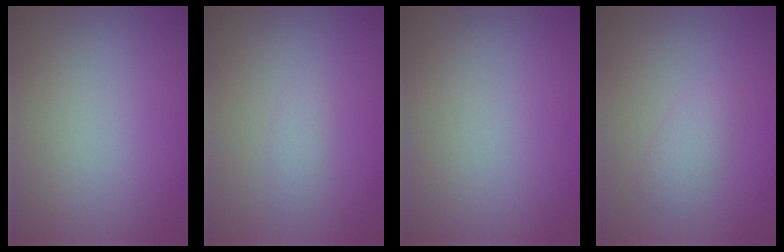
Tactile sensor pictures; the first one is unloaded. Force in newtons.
{"total": 1.0, "press": 1.0, "slide": 0.0}
{"total": 0.0}
{"total": 1.8, "press": 1.8, "slide": 0.2}